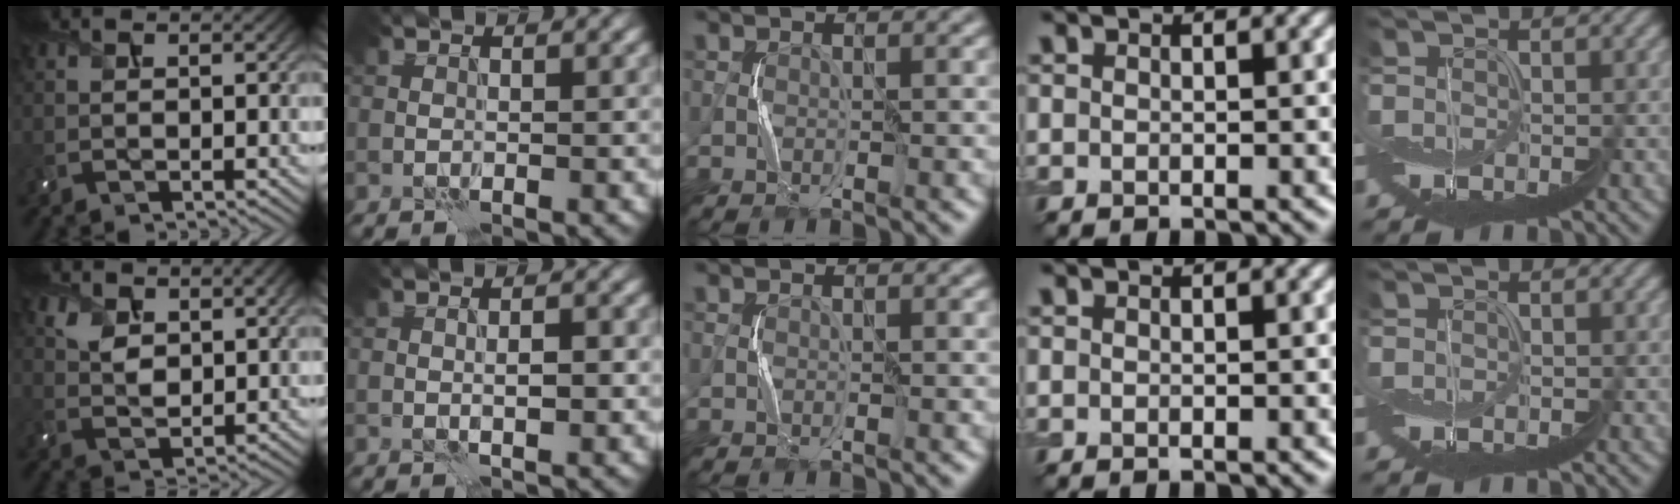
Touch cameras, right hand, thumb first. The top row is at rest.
{"thumb": {"total": 5.6, "force": [3.4, 2.8, 3.4], "torque": [-0.081, -0.005, 0.070]}, "index": {"total": 1.8, "force": [-0.3, 0.5, 1.7], "torque": [-0.029, -0.002, -0.005]}}